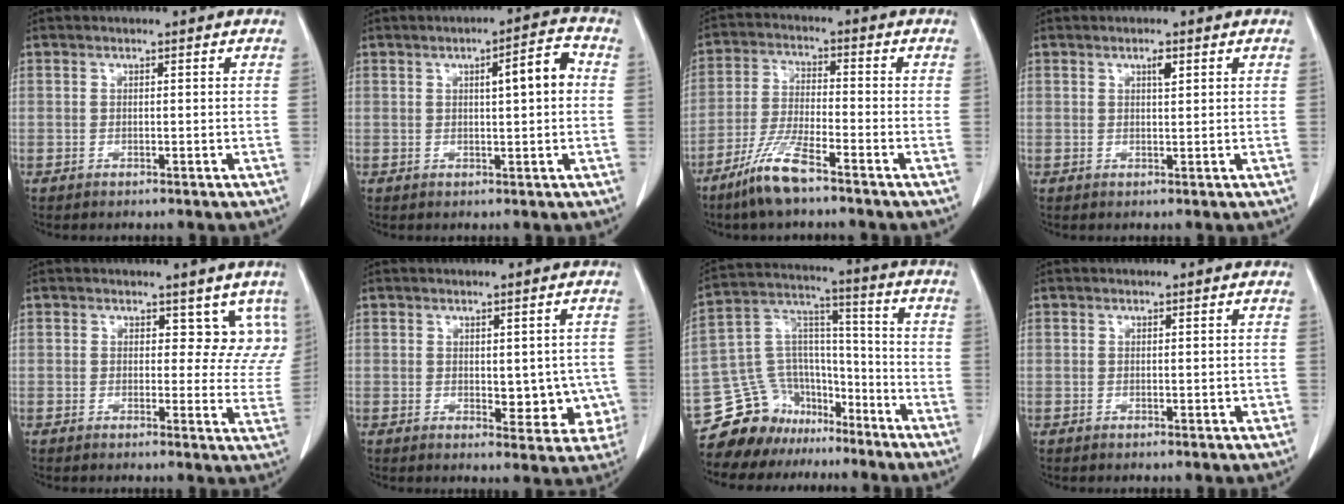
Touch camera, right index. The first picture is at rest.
{"total": 5.7, "force": [0.9, 0.8, 5.5], "torque": [-0.080, 0.014, 0.011]}
{"total": 8.1, "force": [-5.7, 0.8, 5.7], "torque": [-0.127, -0.017, -0.114]}
{"total": 1.5, "force": [0.8, 0.3, 1.2], "torque": [-0.020, -0.001, 0.012]}
{"total": 6.7, "force": [4.5, 4.2, 2.7], "torque": [0.002, -0.009, 0.035]}
{"total": 6.9, "force": [-0.7, 3.7, 5.8], "torque": [-0.045, 0.003, 0.001]}
{"total": 13.8, "force": [-10.9, 8.2, 2.1], "torque": [-0.048, 0.085, -0.188]}
{"total": 1.1, "force": [-0.1, 0.4, 1.0], "torque": [-0.013, -0.002, 0.004]}